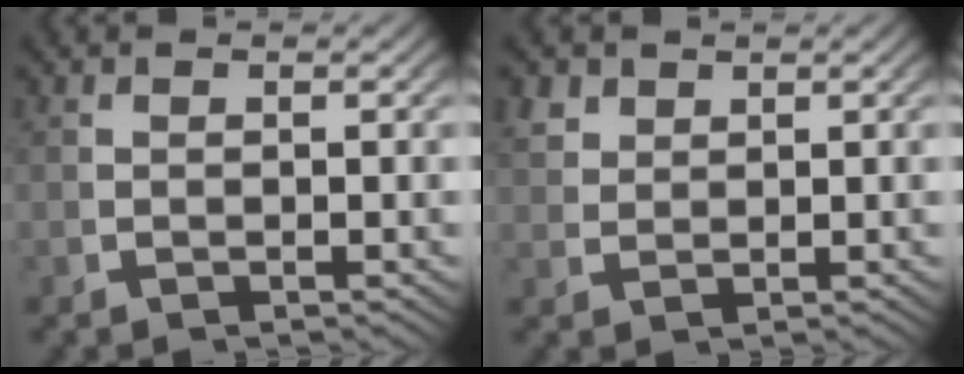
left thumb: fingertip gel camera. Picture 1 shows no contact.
{"total": 2.3, "force": [1.8, 1.3, 0.8], "torque": [-0.016, -0.001, 0.044]}